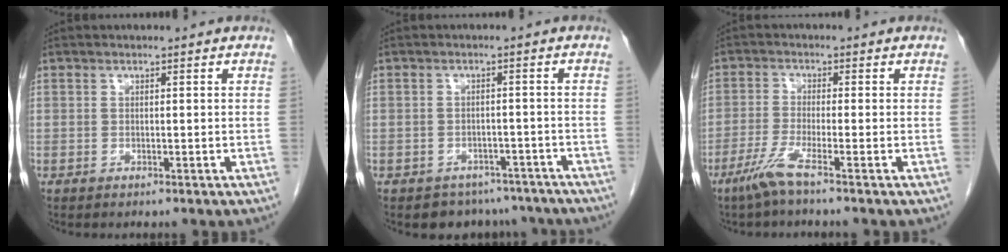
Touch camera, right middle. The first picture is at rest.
{"total": 6.8, "force": [-5.6, 3.9, 0.3], "torque": [0.011, 0.017, -0.064]}
{"total": 4.1, "force": [-2.9, -0.7, 2.9], "torque": [-0.064, -0.011, -0.066]}